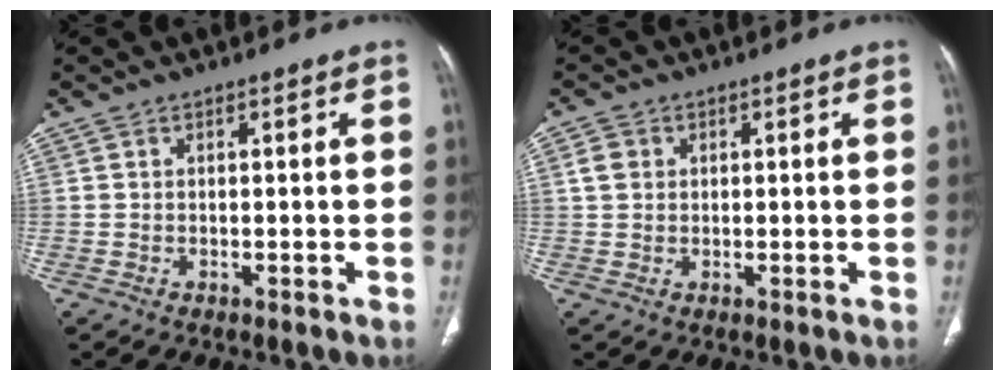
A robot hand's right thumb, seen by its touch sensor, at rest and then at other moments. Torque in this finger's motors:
{"motor_torque": [-0.30, 0.24, 0.31, -0.21, 0.00]}